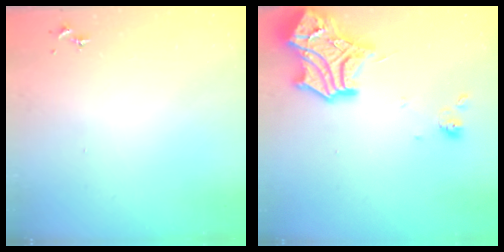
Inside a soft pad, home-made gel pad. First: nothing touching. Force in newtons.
{"total": 19.1, "press": 19.0, "slide": 1.6}